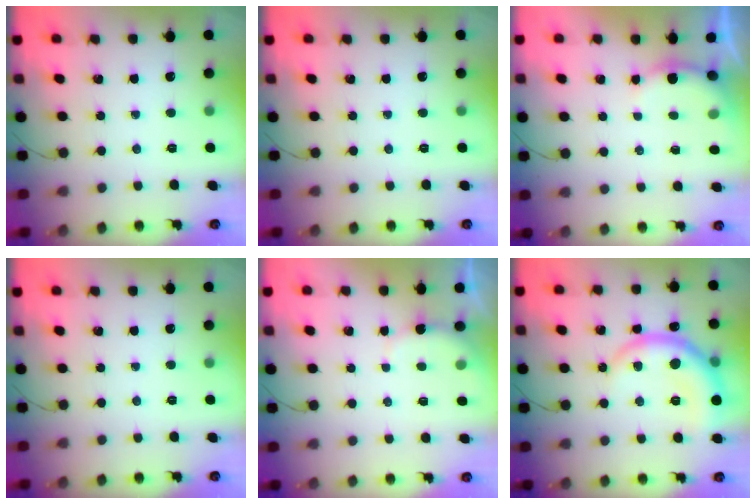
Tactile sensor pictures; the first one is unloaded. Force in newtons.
{"total": 0.0}
{"total": 3.8, "press": 3.7, "slide": 0.6}
{"total": 0.0}
{"total": 2.3, "press": 2.2, "slide": 0.6}
{"total": 12.8, "press": 12.8, "slide": 0.5}